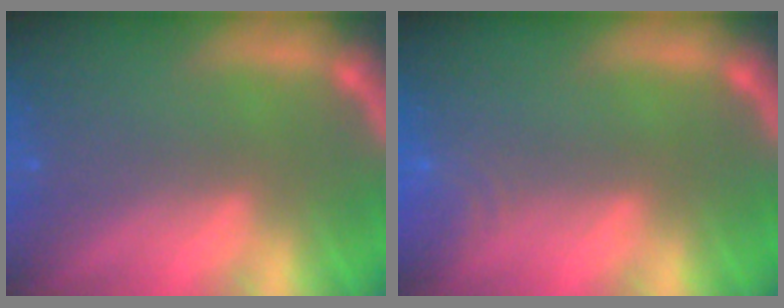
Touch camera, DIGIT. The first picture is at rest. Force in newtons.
{"total": 3.0}